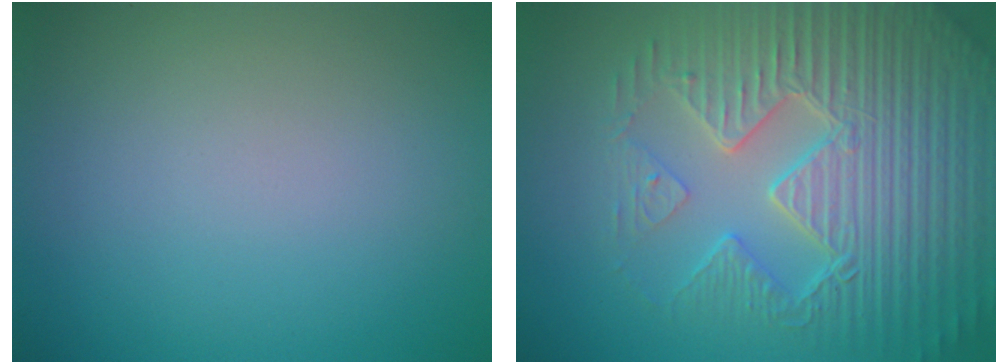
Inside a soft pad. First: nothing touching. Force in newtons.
{"total": 8.3, "press": 6.4, "slide": 5.3}